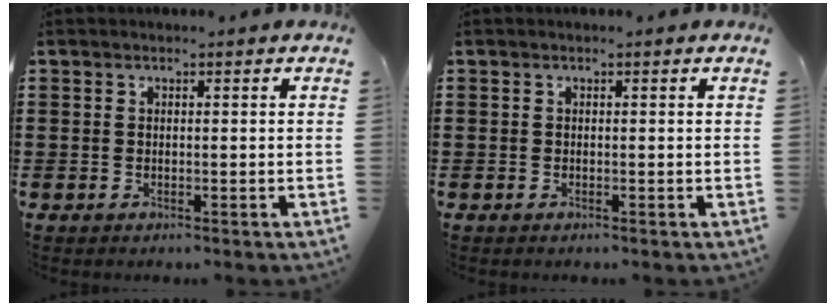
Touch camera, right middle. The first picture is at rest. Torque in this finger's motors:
{"motor_torque": [-0.08, 0.01, 0.03, 0.02]}